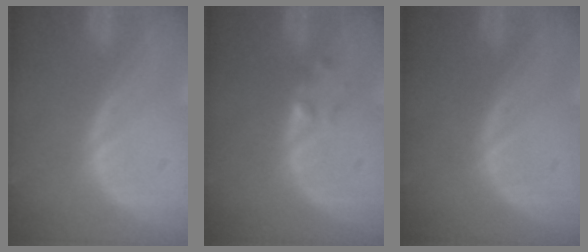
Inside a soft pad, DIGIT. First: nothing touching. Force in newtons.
{"total": 1.4, "press": 1.2, "slide": 0.7}
{"total": 0.0}